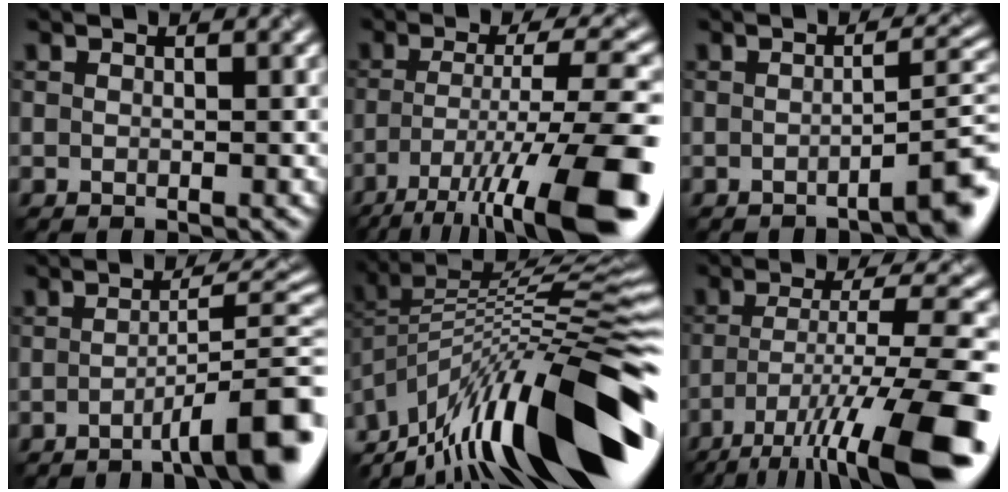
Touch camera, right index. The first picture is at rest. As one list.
[{"total": 14.0, "force": [-7.7, 3.0, 11.3], "torque": [-0.190, 0.003, -0.113]}, {"total": 4.8, "force": [-2.3, 0.6, 4.2], "torque": [-0.041, 0.017, -0.037]}, {"total": 7.8, "force": [-3.7, 0.9, 6.8], "torque": [-0.079, 0.023, -0.059]}, {"total": 15.7, "force": [-7.1, 5.1, 13.1], "torque": [-0.209, 0.031, -0.133]}, {"total": 14.0, "force": [-8.3, 2.9, 10.9], "torque": [-0.190, 0.005, -0.123]}]